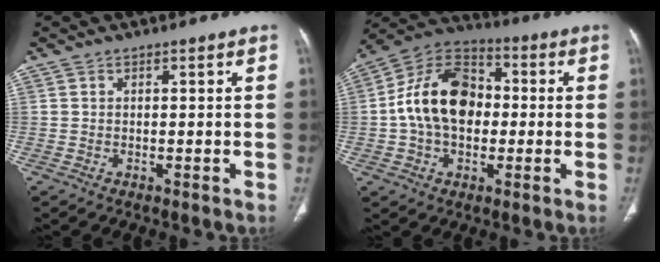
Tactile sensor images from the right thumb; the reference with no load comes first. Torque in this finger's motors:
{"motor_torque": [0.51, 2.41, 1.51, -0.21, 0.16]}